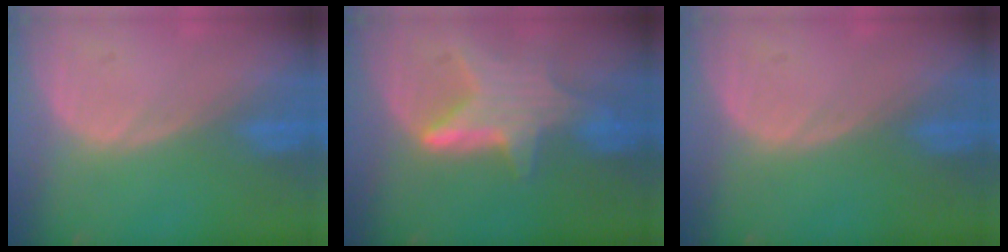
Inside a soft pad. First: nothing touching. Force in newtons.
{"total": 6.8, "press": 6.6, "slide": 1.5}
{"total": 0.0}